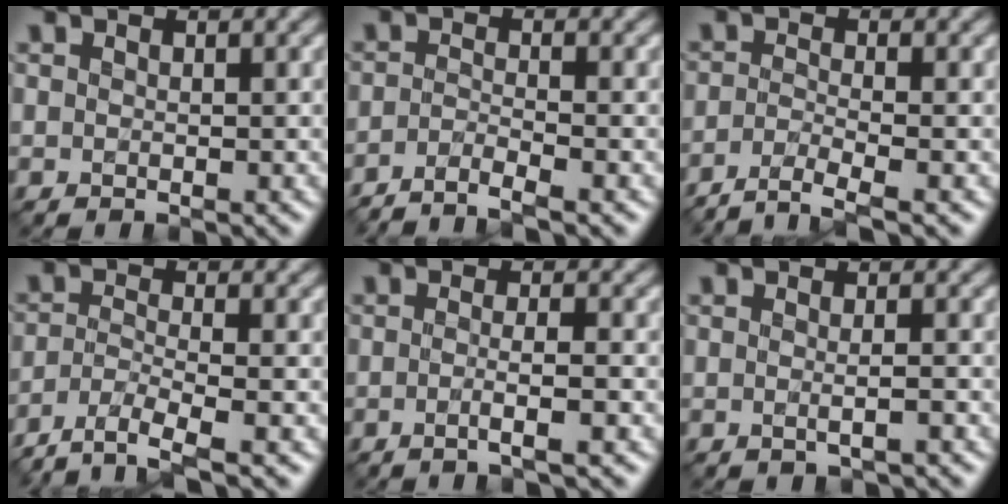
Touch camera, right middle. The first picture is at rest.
{"total": 2.6, "force": [-2.0, 0.3, 1.5], "torque": [-0.018, -0.004, -0.054]}
{"total": 3.1, "force": [-2.3, 0.5, 2.0], "torque": [-0.032, -0.005, -0.058]}
{"total": 4.0, "force": [-3.1, 0.8, 2.4], "torque": [-0.046, -0.008, -0.067]}
{"total": 2.2, "force": [-0.7, 0.5, 2.0], "torque": [-0.026, -0.002, -0.017]}
{"total": 1.4, "force": [-0.3, 0.3, 1.3], "torque": [-0.021, -0.005, -0.007]}